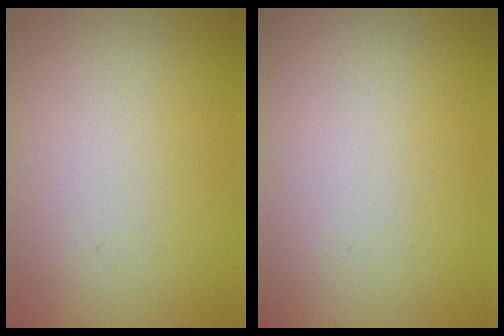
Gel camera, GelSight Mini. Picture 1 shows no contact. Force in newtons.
{"total": 0.0}